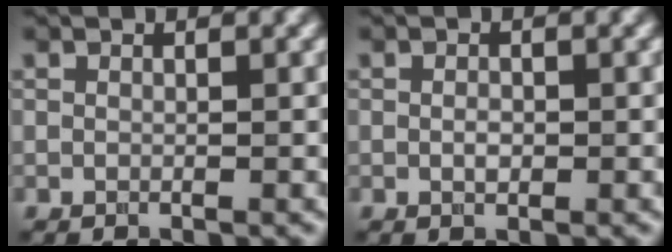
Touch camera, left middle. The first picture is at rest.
{"total": 1.0, "force": [-0.1, 0.6, 0.8], "torque": [-0.015, -0.001, -0.003]}